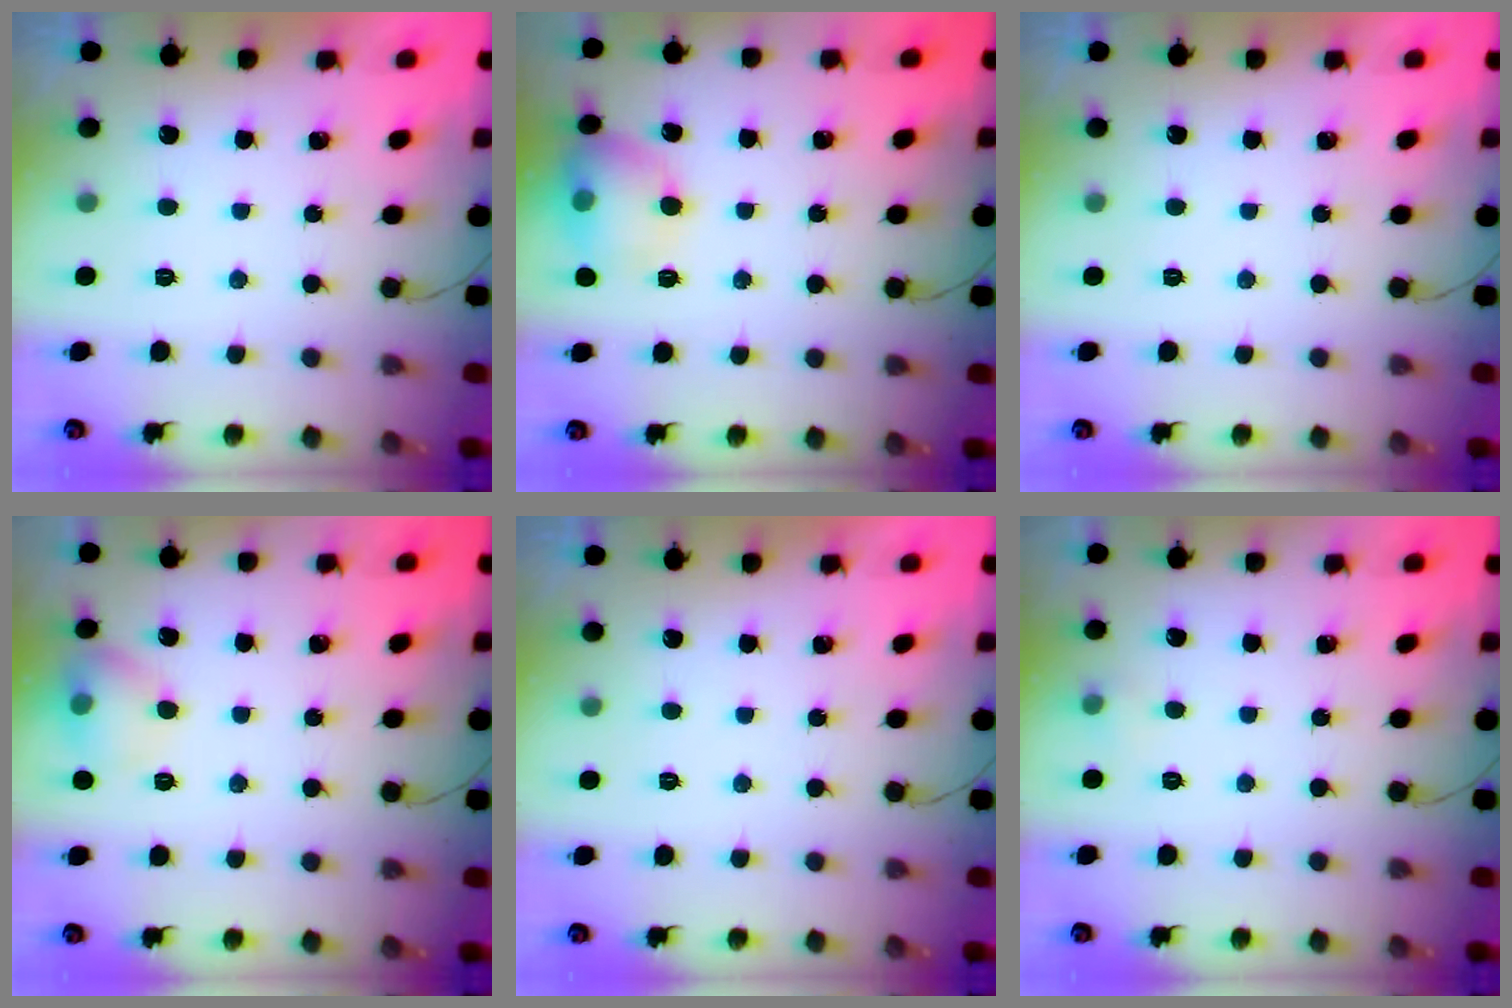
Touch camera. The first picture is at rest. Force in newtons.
{"total": 11.7, "press": 11.5, "slide": 1.9}
{"total": 0.0}
{"total": 9.1, "press": 8.0, "slide": 4.2}
{"total": 0.0}
{"total": 3.3, "press": 3.1, "slide": 1.2}